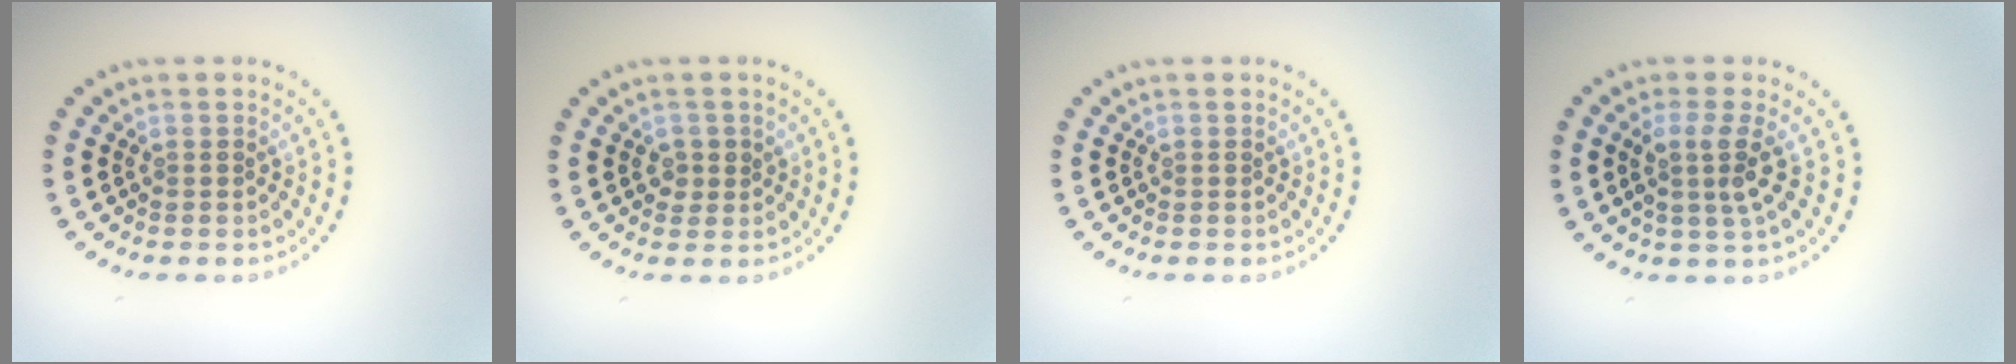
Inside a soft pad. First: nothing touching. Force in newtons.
{"total": 1.3, "press": 1.2, "slide": 0.4}
{"total": 0.0}
{"total": 2.7, "press": 2.1, "slide": 1.7}